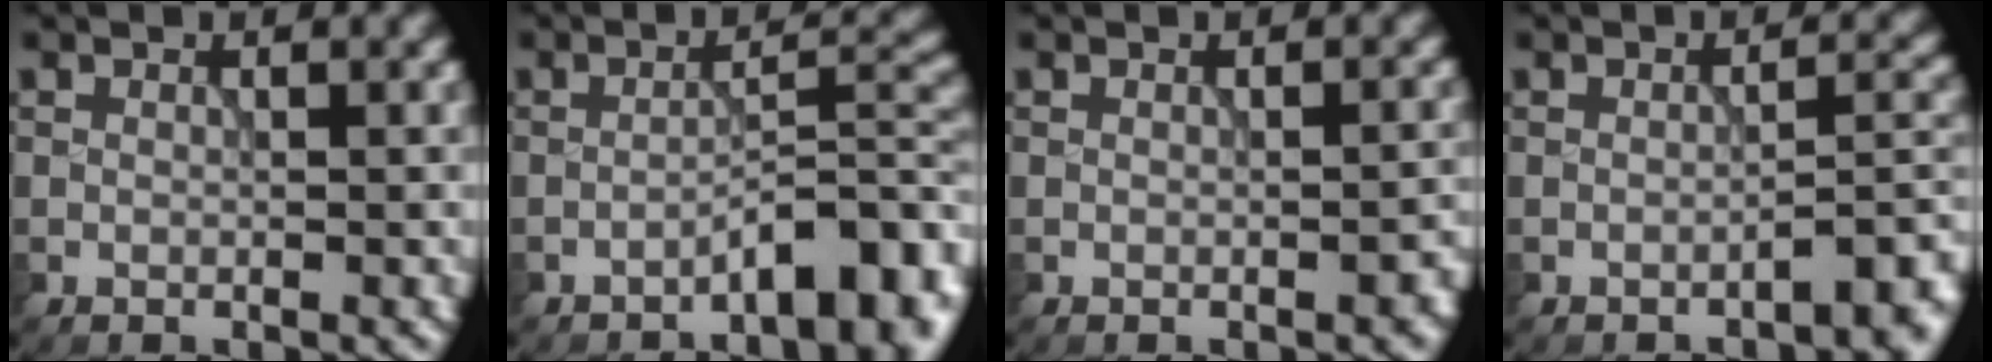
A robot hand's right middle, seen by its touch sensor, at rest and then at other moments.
{"total": 5.5, "force": [-3.4, 1.4, 4.2], "torque": [-0.058, 0.016, -0.053]}
{"total": 1.0, "force": [-0.6, 0.2, 0.9], "torque": [-0.012, 0.002, -0.006]}
{"total": 3.6, "force": [-2.3, 0.9, 2.6], "torque": [-0.033, 0.011, -0.037]}